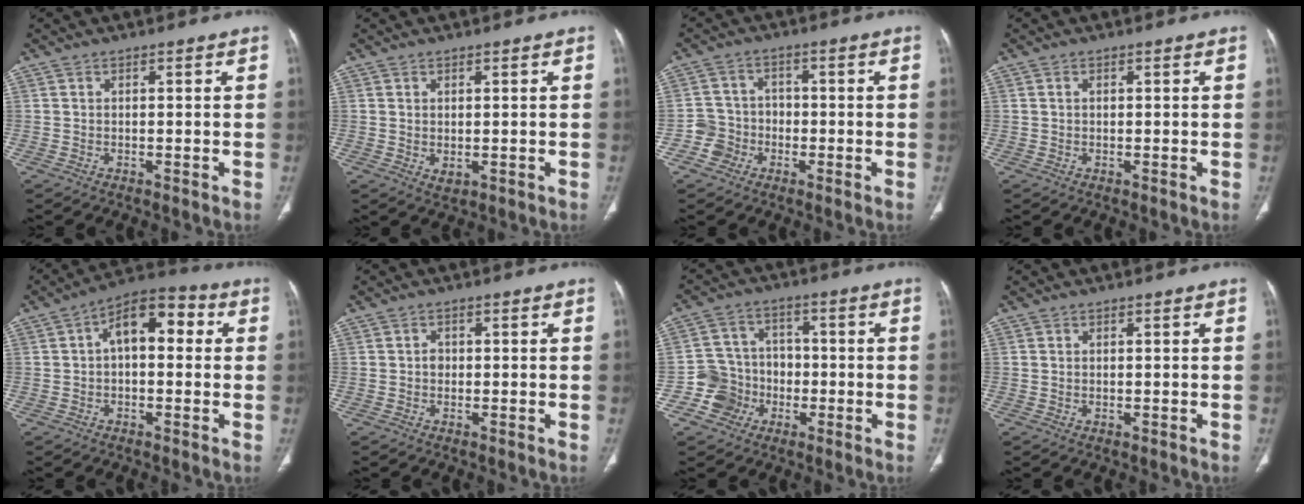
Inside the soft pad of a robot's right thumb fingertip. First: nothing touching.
{"total": 1.7, "force": [0.0, 1.1, 1.3], "torque": [-0.021, -0.008, 0.008]}
{"total": 5.0, "force": [-2.1, 4.5, 0.2], "torque": [0.024, 0.023, -0.047]}
{"total": 0.5, "force": [0.1, 0.4, 0.4], "torque": [-0.009, 0.003, 0.003]}
{"total": 10.3, "force": [1.5, 5.8, 8.4], "torque": [-0.102, 0.031, 0.011]}
{"total": 1.3, "force": [-0.1, 1.1, 0.6], "torque": [-0.004, 0.004, -0.004]}
{"total": 8.6, "force": [-3.1, 7.9, 1.4], "torque": [0.017, 0.032, -0.056]}
{"total": 0.0}